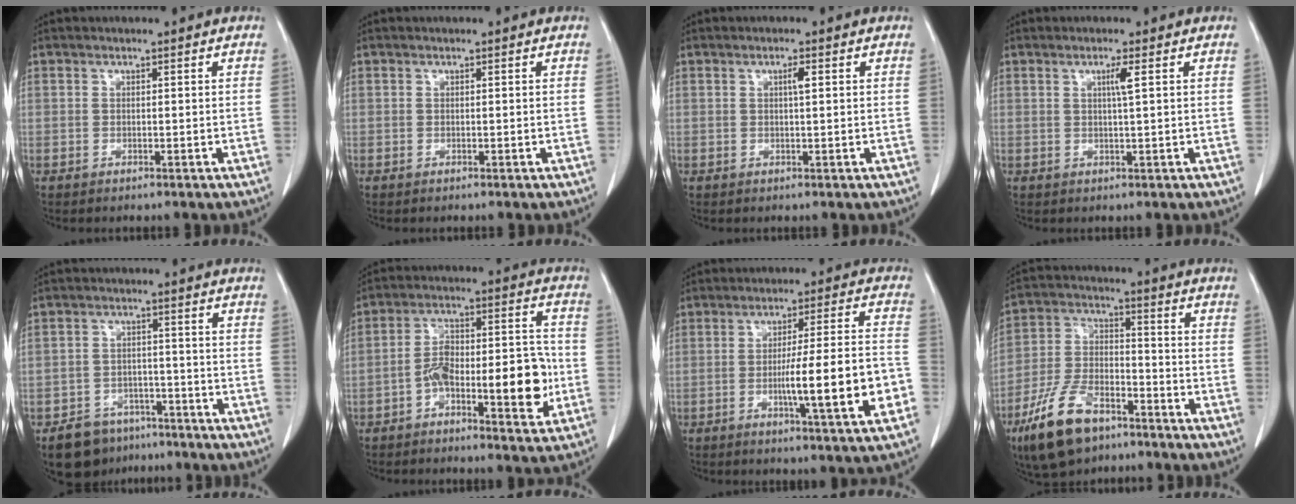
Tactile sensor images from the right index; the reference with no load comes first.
{"total": 0.0}
{"total": 1.4, "force": [0.4, 0.1, 1.3], "torque": [-0.026, 0.002, 0.007]}
{"total": 1.9, "force": [0.6, -0.4, 1.8], "torque": [-0.034, -0.002, 0.012]}
{"total": 8.0, "force": [-5.9, 5.1, 1.7], "torque": [-0.018, 0.011, -0.088]}
{"total": 13.5, "force": [-3.9, 4.2, 12.3], "torque": [-0.188, 0.034, -0.059]}
{"total": 13.2, "force": [-3.6, 0.2, 12.7], "torque": [-0.194, 0.000, -0.055]}
{"total": 13.3, "force": [-8.6, 6.0, 8.1], "torque": [-0.175, -0.004, -0.161]}